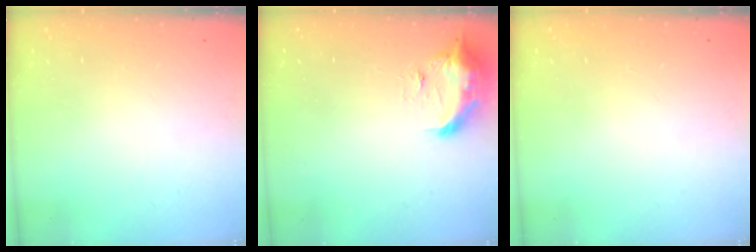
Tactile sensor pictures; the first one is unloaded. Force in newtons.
{"total": 9.6, "press": 9.6, "slide": 0.6}
{"total": 0.0}